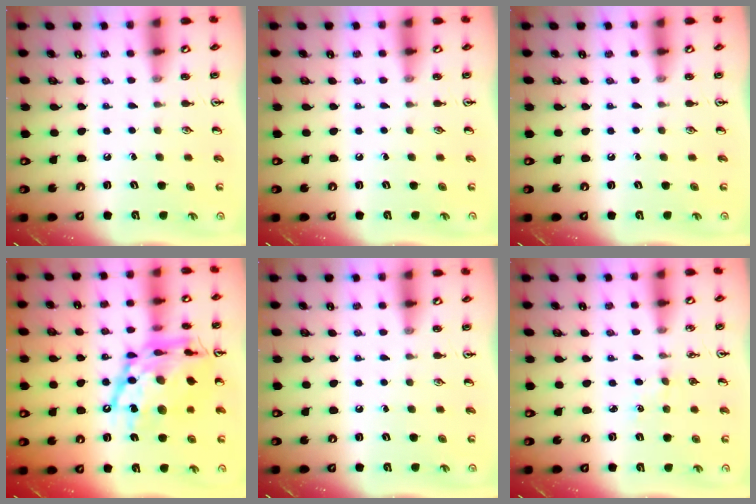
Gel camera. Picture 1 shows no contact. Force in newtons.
{"total": 0.0}
{"total": 0.0}
{"total": 22.7, "press": 22.6, "slide": 1.9}
{"total": 0.0}
{"total": 1.5, "press": 1.5, "slide": 0.3}